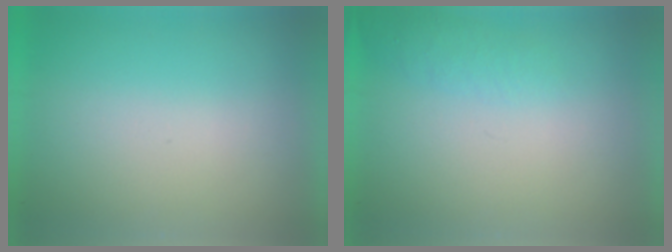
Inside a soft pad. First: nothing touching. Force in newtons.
{"total": 1.3}